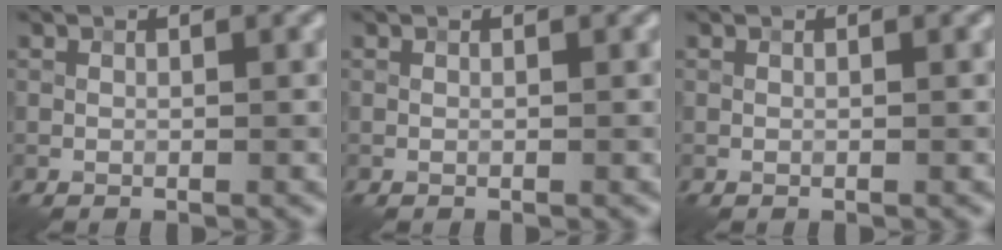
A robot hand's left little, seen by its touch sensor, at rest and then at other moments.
{"total": 0.0}
{"total": 0.0}